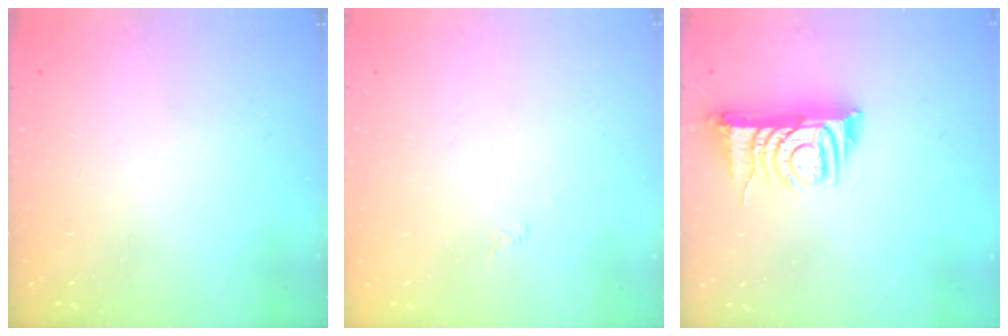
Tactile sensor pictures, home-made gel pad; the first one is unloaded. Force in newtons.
{"total": 1.7, "press": 1.6, "slide": 0.4}
{"total": 9.0, "press": 8.9, "slide": 1.0}